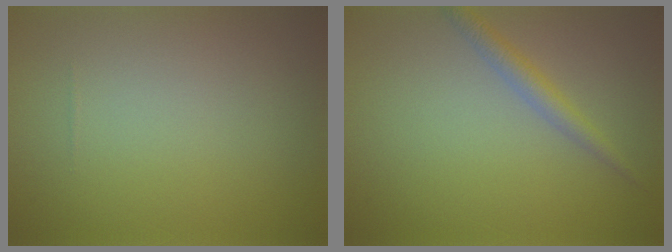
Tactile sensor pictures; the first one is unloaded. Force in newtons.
{"total": 1.8, "press": 1.8, "slide": 0.0}